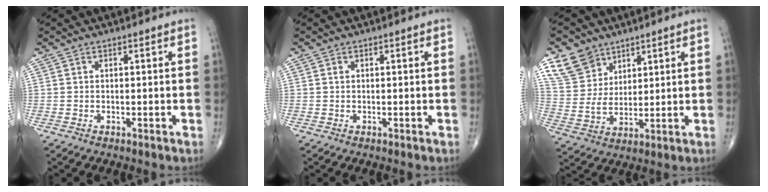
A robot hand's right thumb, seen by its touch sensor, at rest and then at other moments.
{"total": 0.0}
{"total": 9.4, "force": [6.2, 6.6, 2.6], "torque": [-0.031, -0.030, 0.134]}